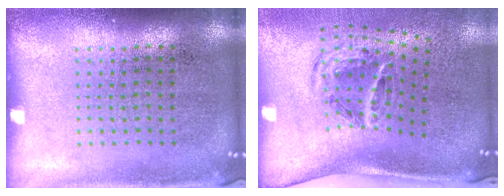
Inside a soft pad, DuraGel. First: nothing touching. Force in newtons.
{"total": 2.0, "press": 1.2, "slide": 1.6}